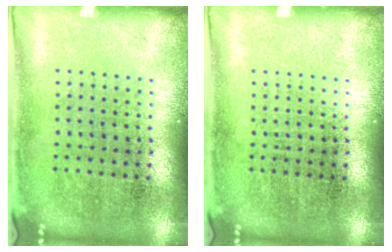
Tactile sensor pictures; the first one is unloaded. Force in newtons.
{"total": 0.0}